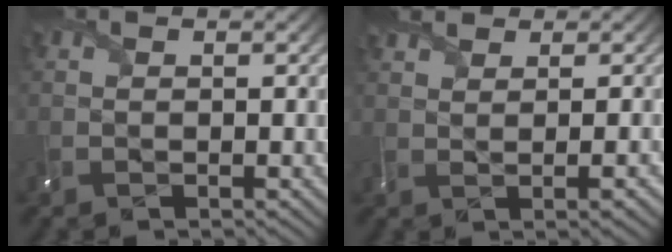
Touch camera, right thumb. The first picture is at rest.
{"total": 2.9, "force": [2.1, 0.7, 1.9], "torque": [-0.039, 0.007, 0.031]}